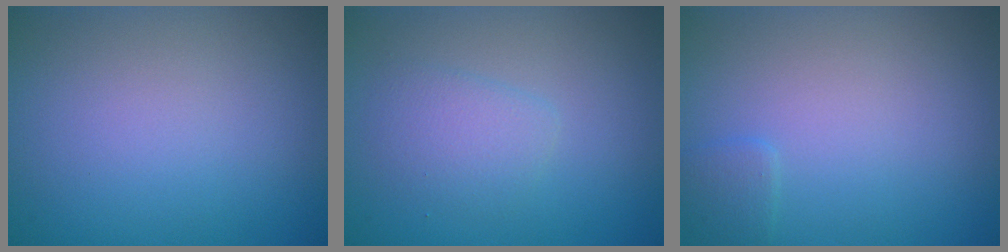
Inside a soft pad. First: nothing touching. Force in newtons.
{"total": 2.1, "press": 2.1, "slide": 0.1}
{"total": 0.9, "press": 0.9, "slide": 0.1}